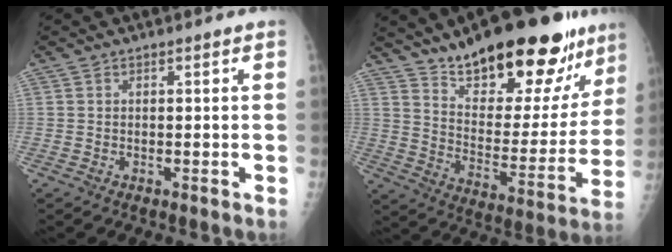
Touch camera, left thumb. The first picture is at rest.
{"total": 26.9, "force": [19.0, 10.0, 16.4], "torque": [-0.197, -0.088, 0.290]}